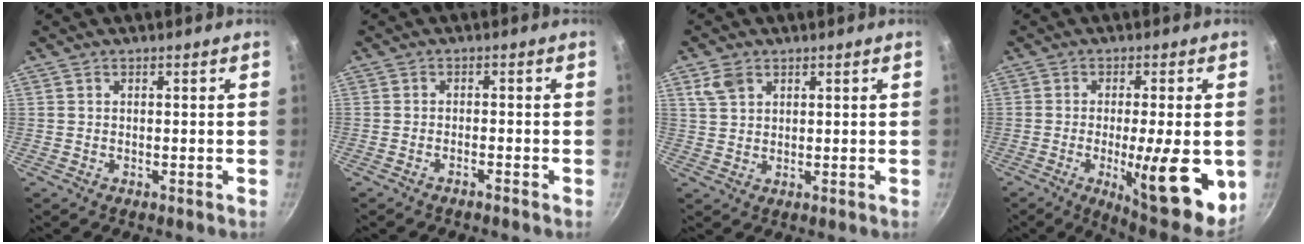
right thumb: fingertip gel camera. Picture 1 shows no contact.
{"total": 1.3, "force": [-1.2, 0.1, 0.6], "torque": [-0.018, 0.013, -0.018]}
{"total": 4.1, "force": [2.2, 2.7, 2.1], "torque": [-0.032, -0.001, 0.047]}
{"total": 16.5, "force": [-3.2, 4.0, 15.7], "torque": [-0.204, -0.002, -0.039]}